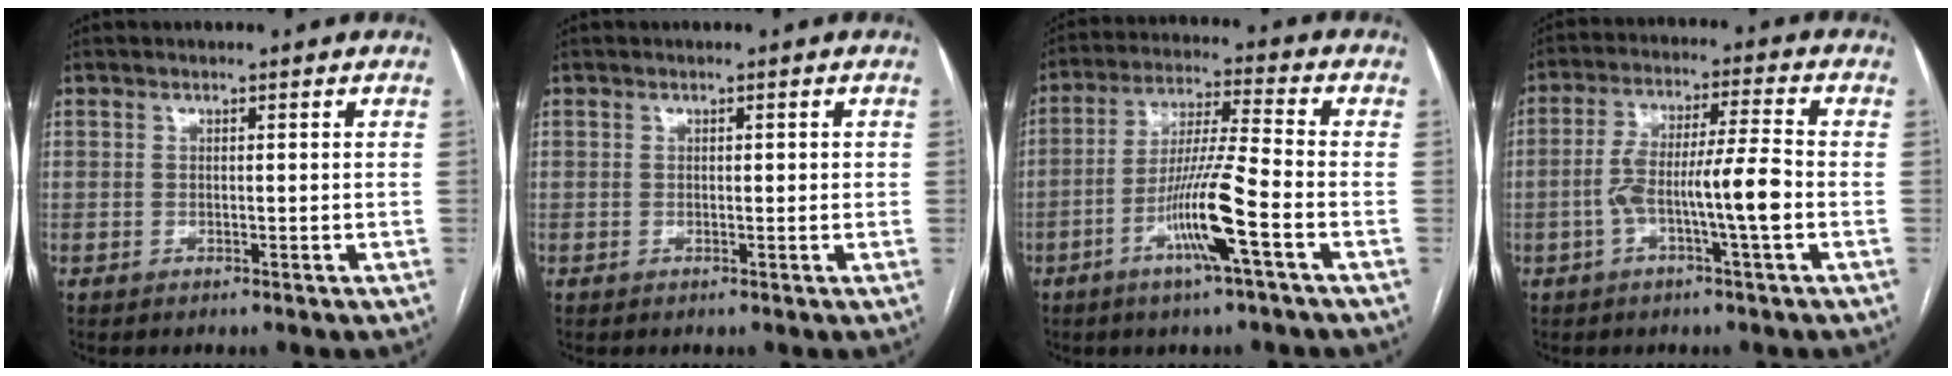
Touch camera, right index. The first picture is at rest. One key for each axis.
{"total": 0.8, "fx": 0.1, "fy": 0.4, "fz": 0.7, "tx": -0.009, "ty": 0.001, "tz": 0.003}
{"total": 11.0, "fx": -4.5, "fy": -0.6, "fz": 10.0, "tx": -0.196, "ty": -0.004, "tz": -0.085}
{"total": 9.0, "fx": -2.4, "fy": 0.1, "fz": 8.7, "tx": -0.165, "ty": 0.017, "tz": -0.043}